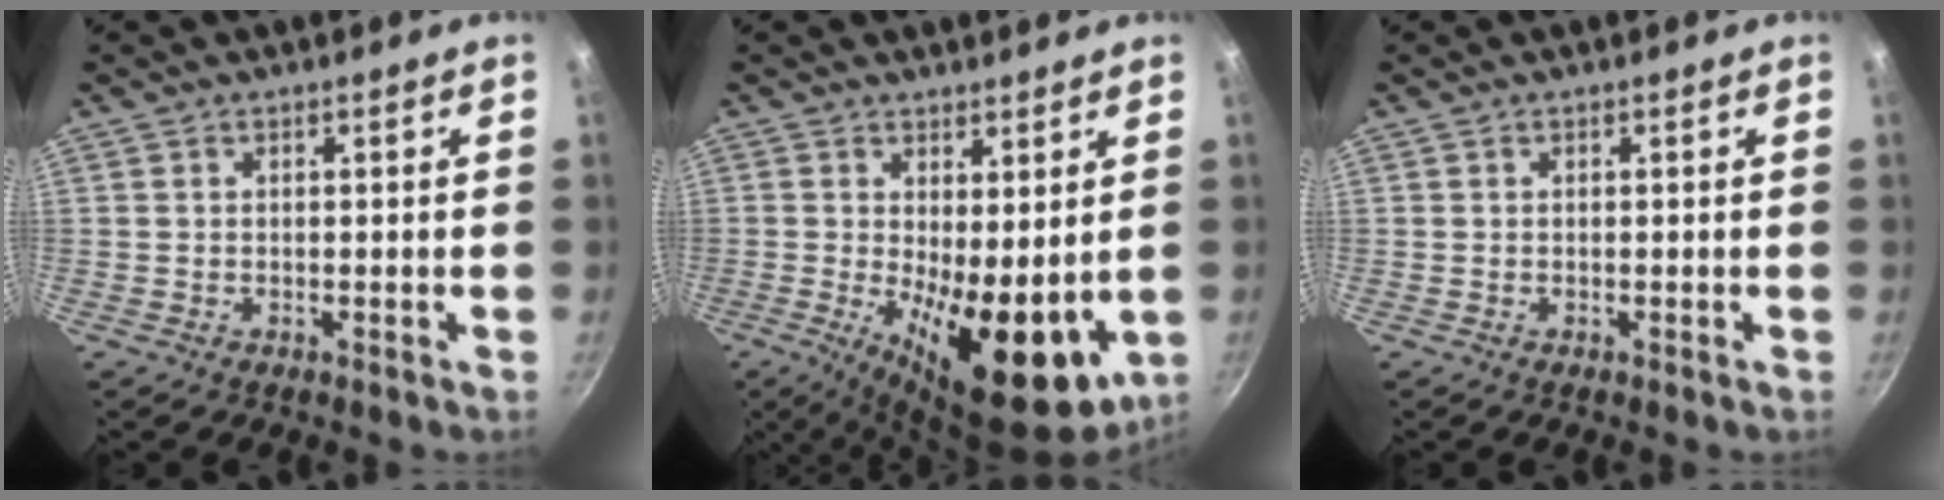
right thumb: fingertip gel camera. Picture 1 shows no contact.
{"total": 14.6, "force": [-0.9, 6.1, 13.3], "torque": [-0.166, -0.020, 0.000]}
{"total": 0.0}